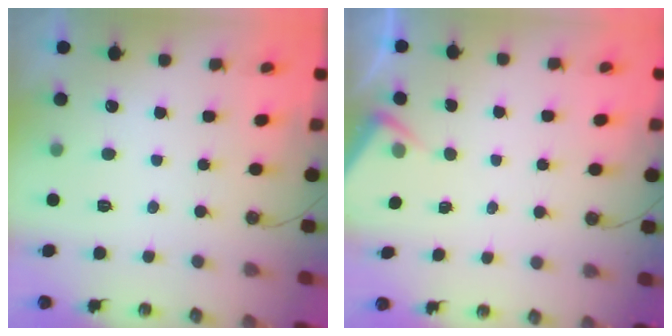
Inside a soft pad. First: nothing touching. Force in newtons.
{"total": 2.8, "press": 2.8, "slide": 0.5}